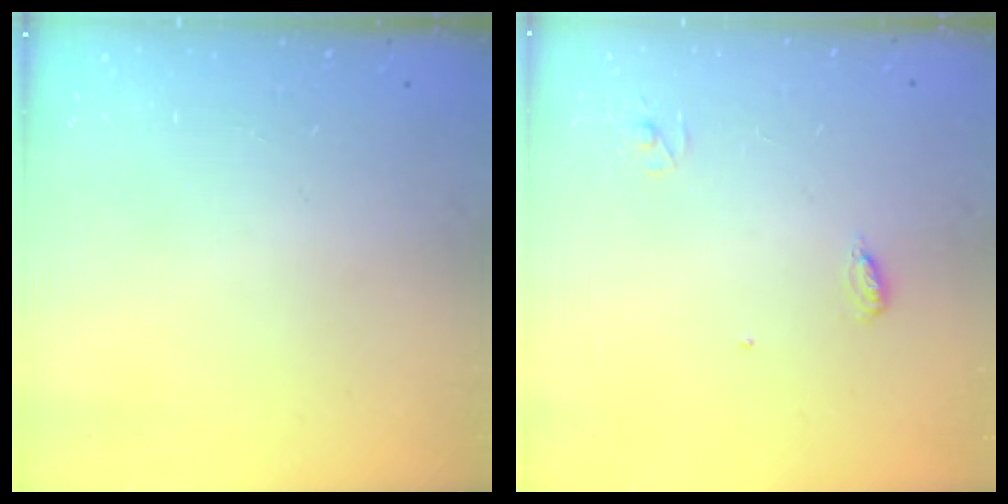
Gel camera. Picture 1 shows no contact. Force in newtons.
{"total": 3.8, "press": 3.8, "slide": 0.3}